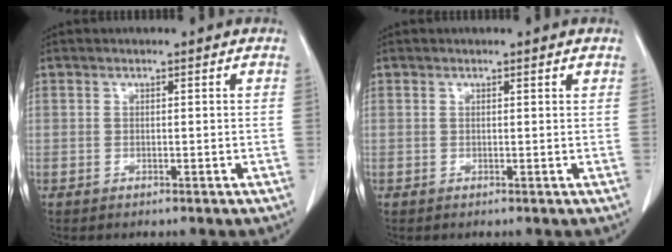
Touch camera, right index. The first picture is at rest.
{"total": 0.7, "force": [0.6, 0.0, 0.4], "torque": [-0.008, 0.004, 0.005]}